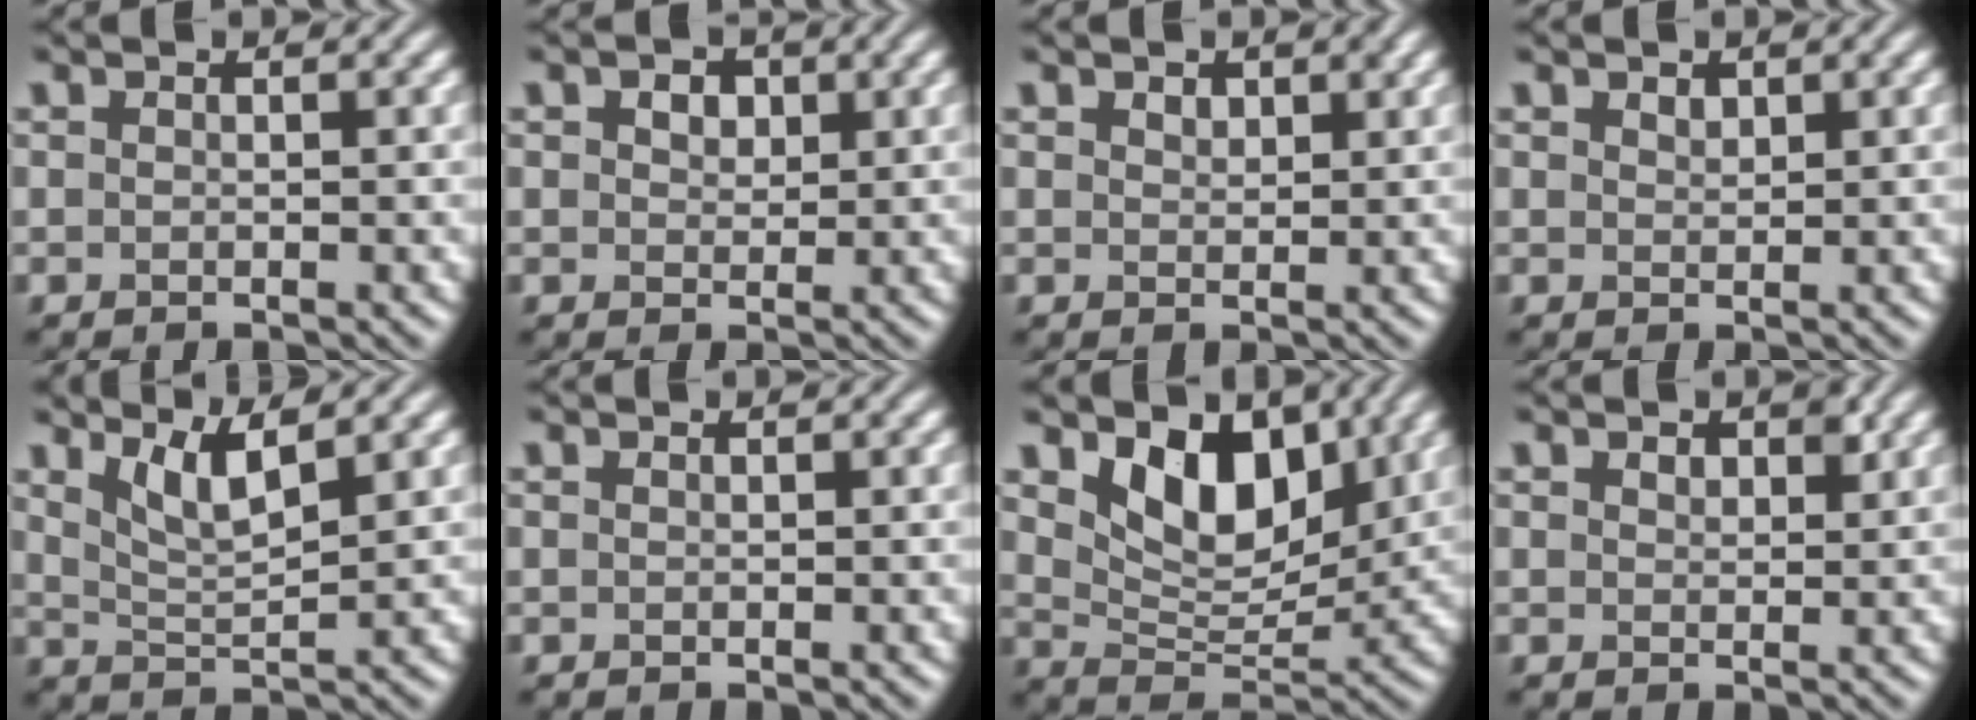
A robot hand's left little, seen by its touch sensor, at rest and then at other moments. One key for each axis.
{"total": 2.8, "fx": 1.4, "fy": 1.8, "fz": 1.6, "tx": -0.026, "ty": 0.006, "tz": 0.010}
{"total": 1.3, "fx": 0.9, "fy": 0.7, "fz": 0.6, "tx": -0.011, "ty": 0.000, "tz": 0.018}
{"total": 0.9, "fx": 0.7, "fy": 0.4, "fz": 0.3, "tx": -0.008, "ty": 0.001, "tz": 0.013}
{"total": 3.4, "fx": 2.2, "fy": 0.7, "fz": 2.5, "tx": -0.050, "ty": -0.005, "tz": 0.045}
{"total": 0.0}
{"total": 6.9, "fx": 3.1, "fy": 4.1, "fz": 4.6, "tx": -0.082, "ty": -0.017, "tz": 0.050}
{"total": 1.6, "fx": 1.1, "fy": 0.9, "fz": 0.8, "tx": -0.013, "ty": 0.000, "tz": 0.020}